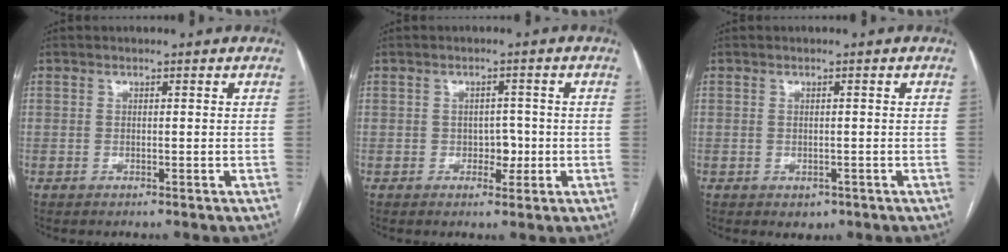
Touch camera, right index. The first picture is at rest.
{"total": 2.6, "force": [-0.6, 1.7, 1.8], "torque": [-0.016, 0.005, -0.007]}
{"total": 1.6, "force": [-0.8, 1.1, 0.8], "torque": [-0.005, 0.001, -0.001]}